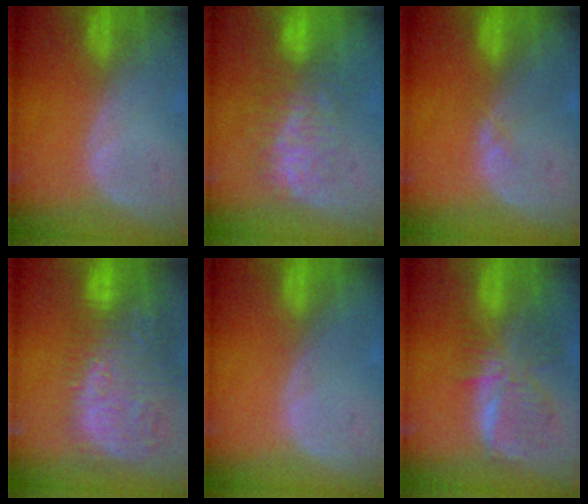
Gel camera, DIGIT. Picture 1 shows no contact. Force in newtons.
{"total": 7.9, "press": 7.6, "slide": 2.1}
{"total": 0.6, "press": 0.5, "slide": 0.2}
{"total": 16.0, "press": 13.3, "slide": 9.0}
{"total": 0.0}
{"total": 8.7, "press": 7.5, "slide": 4.3}